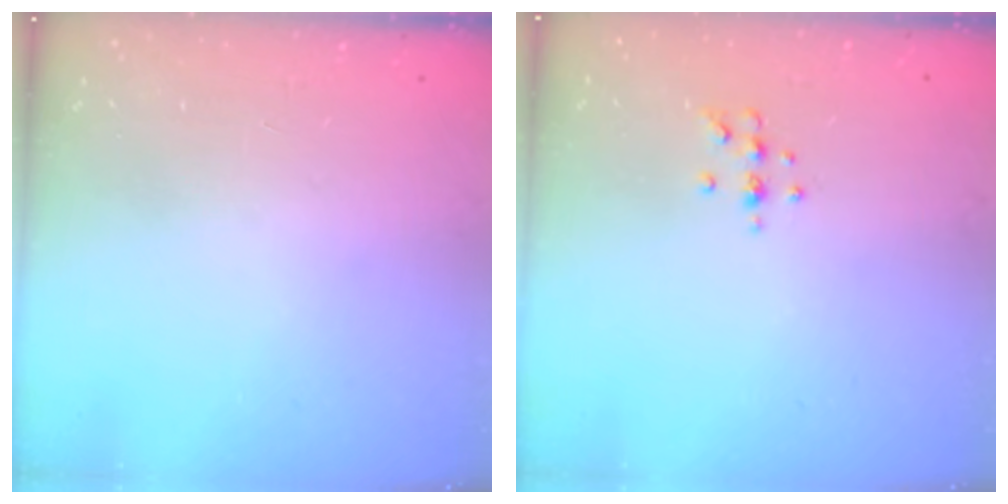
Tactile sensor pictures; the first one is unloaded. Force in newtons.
{"total": 5.4, "press": 5.2, "slide": 1.4}